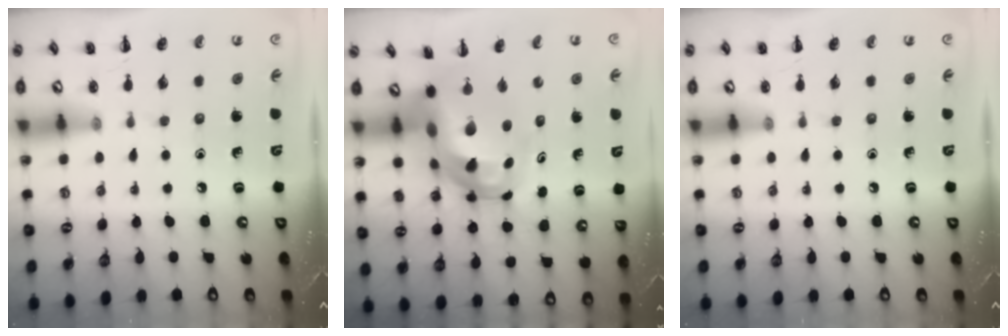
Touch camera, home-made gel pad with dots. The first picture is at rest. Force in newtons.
{"total": 11.2, "press": 10.7, "slide": 3.1}
{"total": 0.0}